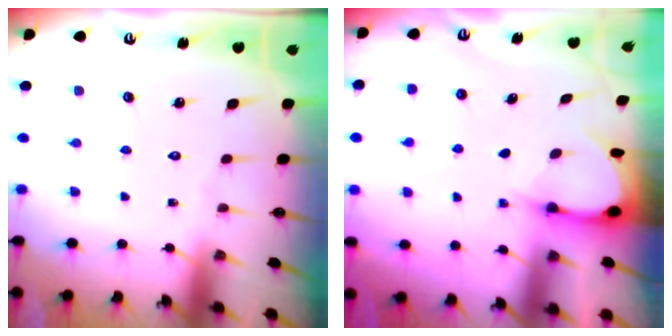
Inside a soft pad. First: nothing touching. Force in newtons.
{"total": 3.1, "press": 3.1, "slide": 0.4}